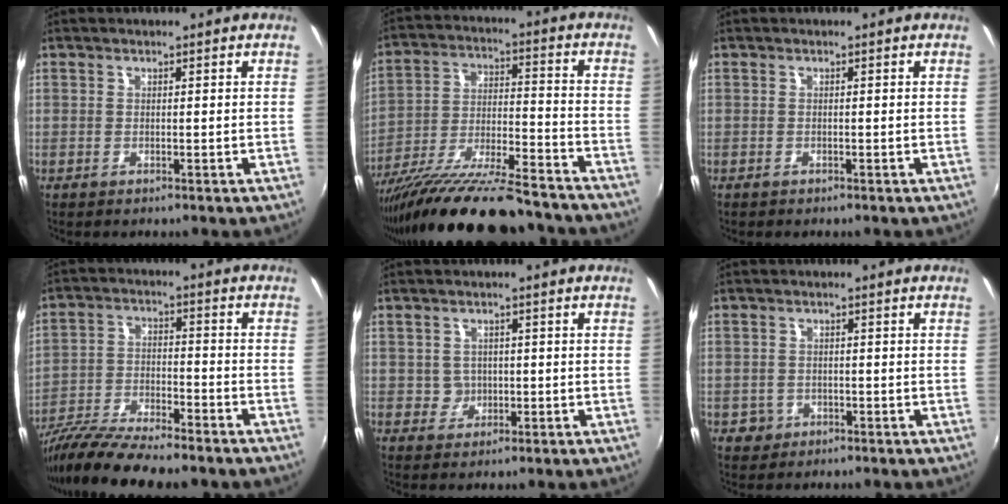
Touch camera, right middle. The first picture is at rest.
{"total": 22.7, "force": [-18.9, 3.7, 12.0], "torque": [-0.222, -0.049, -0.300]}
{"total": 0.6, "force": [-0.5, 0.4, 0.0], "torque": [-0.003, -0.002, -0.010]}
{"total": 15.0, "force": [-12.7, 2.2, 7.6], "torque": [-0.162, -0.036, -0.226]}
{"total": 2.6, "force": [-0.2, 2.6, 0.1], "torque": [0.001, 0.006, 0.002]}
{"total": 2.6, "force": [-1.1, 2.4, 0.4], "torque": [-0.012, 0.000, -0.015]}